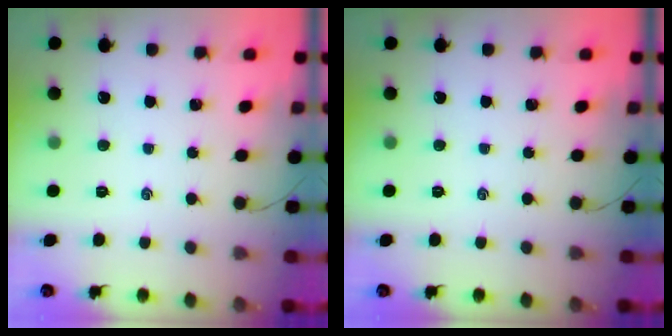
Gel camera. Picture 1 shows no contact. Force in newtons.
{"total": 0.0}